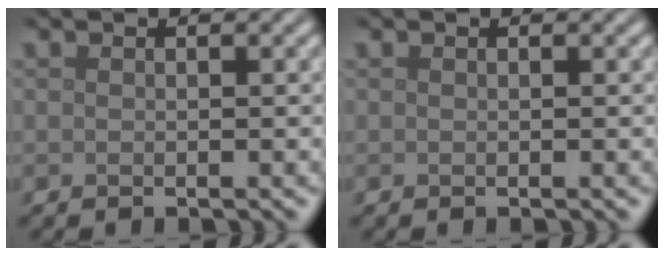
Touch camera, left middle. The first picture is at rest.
{"total": 0.0}